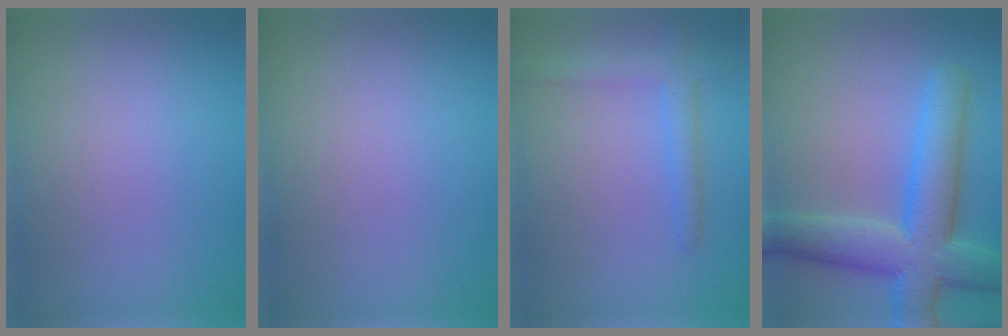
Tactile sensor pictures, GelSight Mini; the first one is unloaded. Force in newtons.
{"total": 0.0}
{"total": 2.3, "press": 2.3, "slide": 0.1}
{"total": 8.1, "press": 8.1, "slide": 0.4}